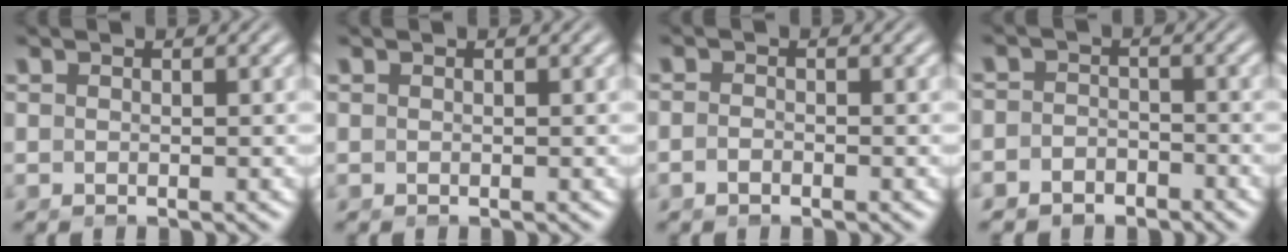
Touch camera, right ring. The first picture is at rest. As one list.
[{"total": 0.0}, {"total": 1.1, "force": [-1.0, 0.1, 0.3], "torque": [-0.009, -0.008, -0.018]}, {"total": 3.9, "force": [-3.1, 2.3, -0.1], "torque": [-0.003, -0.020, -0.050]}]